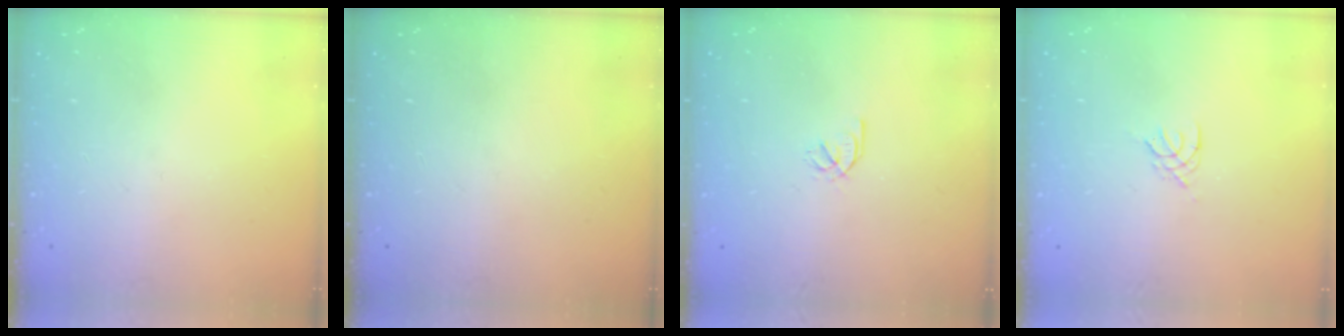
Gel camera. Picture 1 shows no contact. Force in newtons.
{"total": 0.0}
{"total": 2.1, "press": 1.9, "slide": 0.8}
{"total": 2.0, "press": 1.9, "slide": 0.4}